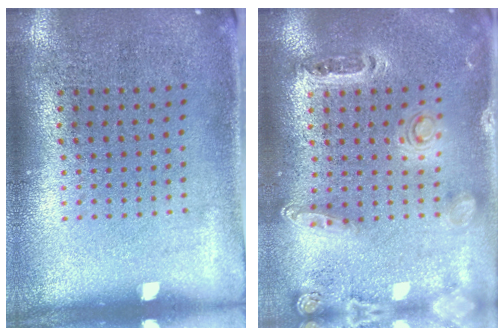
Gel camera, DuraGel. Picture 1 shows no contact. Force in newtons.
{"total": 1.4, "press": 1.4, "slide": 0.3}